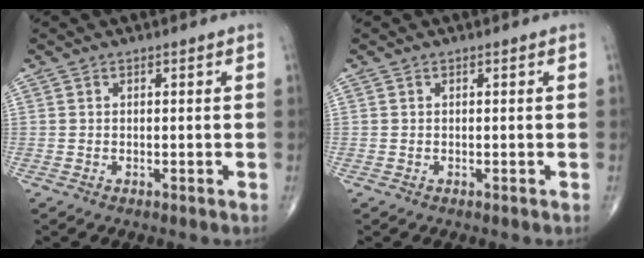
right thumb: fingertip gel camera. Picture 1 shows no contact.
{"total": 0.0}